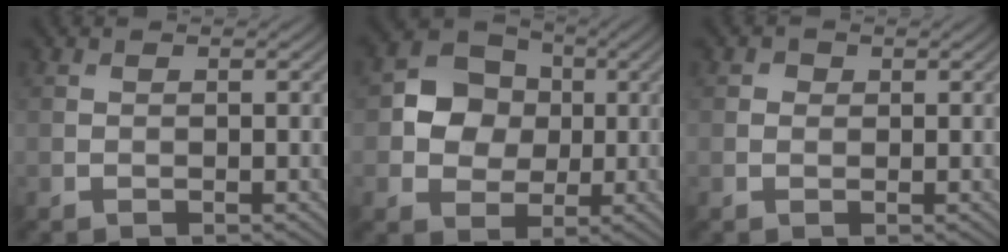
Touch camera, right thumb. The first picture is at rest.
{"total": 7.3, "force": [0.5, 6.3, 3.6], "torque": [-0.072, 0.010, -0.006]}
{"total": 0.8, "force": [0.2, 0.8, 0.2], "torque": [-0.002, -0.003, 0.000]}